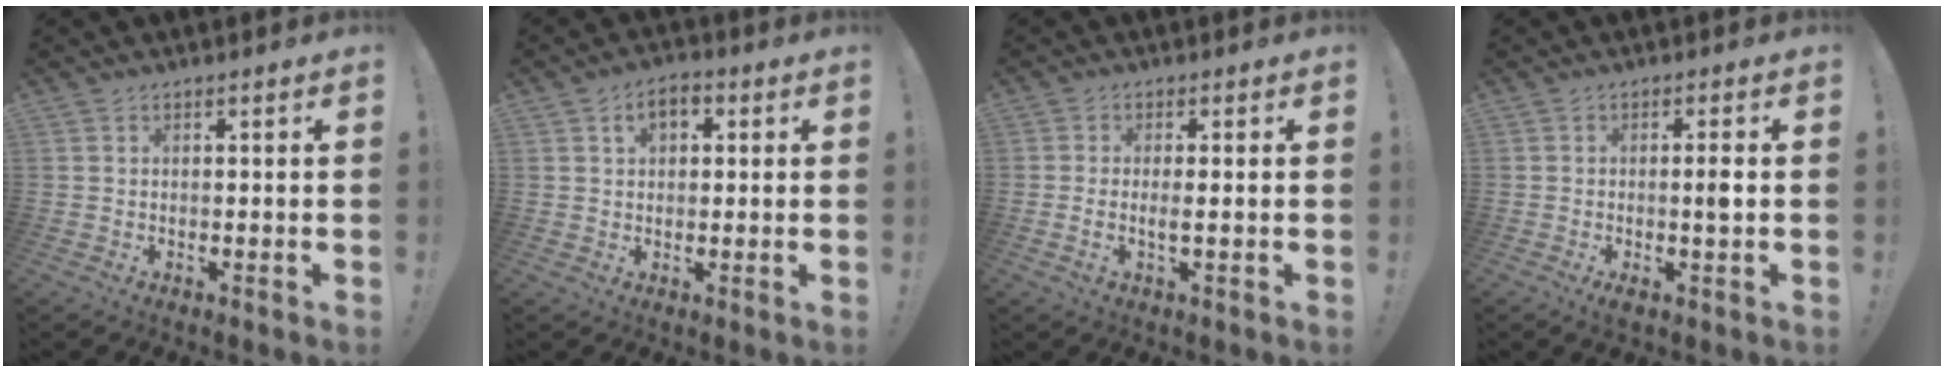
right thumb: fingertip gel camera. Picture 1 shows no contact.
{"total": 5.4, "force": [1.8, 3.7, 3.5], "torque": [-0.055, 0.007, 0.031]}
{"total": 2.7, "force": [-0.3, 0.2, 2.7], "torque": [-0.054, 0.000, -0.005]}
{"total": 4.0, "force": [-0.5, 0.1, 3.9], "torque": [-0.067, -0.003, -0.011]}